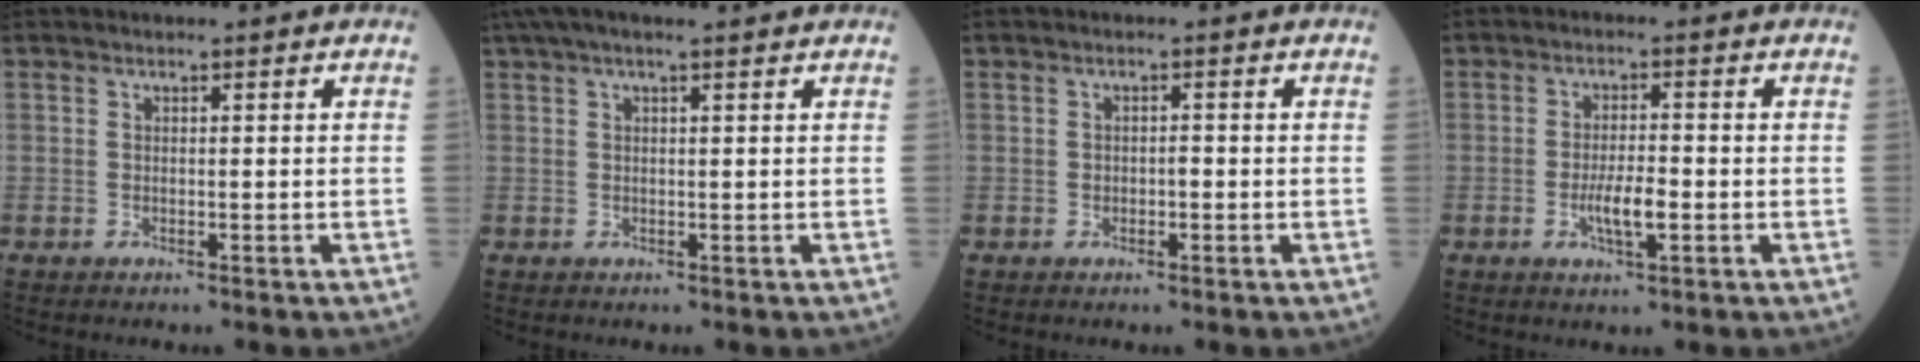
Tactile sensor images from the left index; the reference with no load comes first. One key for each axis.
{"total": 7.4, "fx": 5.9, "fy": 0.5, "fz": 4.4, "tx": -0.079, "ty": 0.048, "tz": 0.087}
{"total": 1.2, "fx": -0.3, "fy": 0.6, "fz": 1.0, "tx": -0.014, "ty": 0.003, "tz": -0.006}
{"total": 4.4, "fx": -1.3, "fy": 0.9, "fz": 4.1, "tx": -0.081, "ty": -0.002, "tz": -0.022}